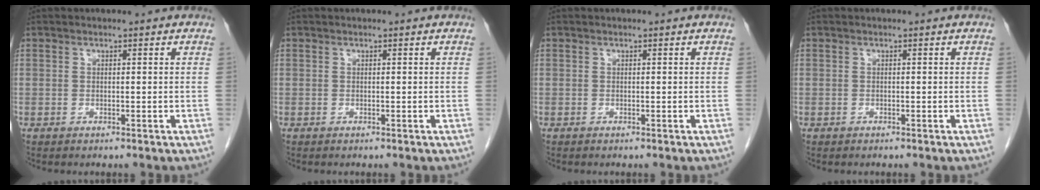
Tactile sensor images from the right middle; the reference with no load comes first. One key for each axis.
{"total": 0.0}
{"total": 0.0}
{"total": 0.0}